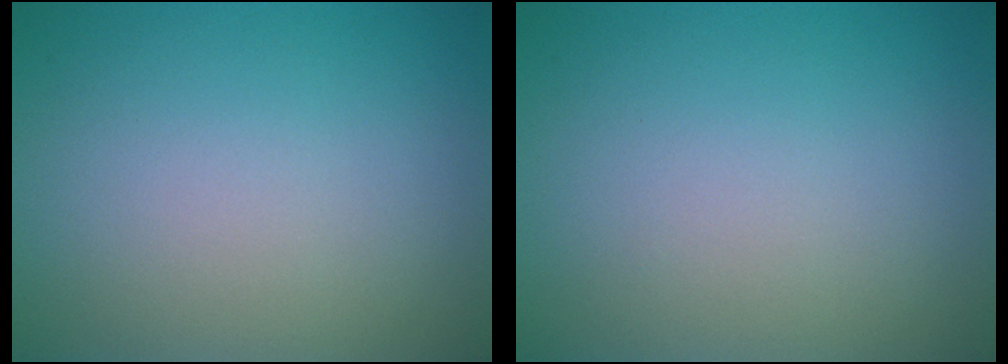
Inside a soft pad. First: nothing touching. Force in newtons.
{"total": 0.0}